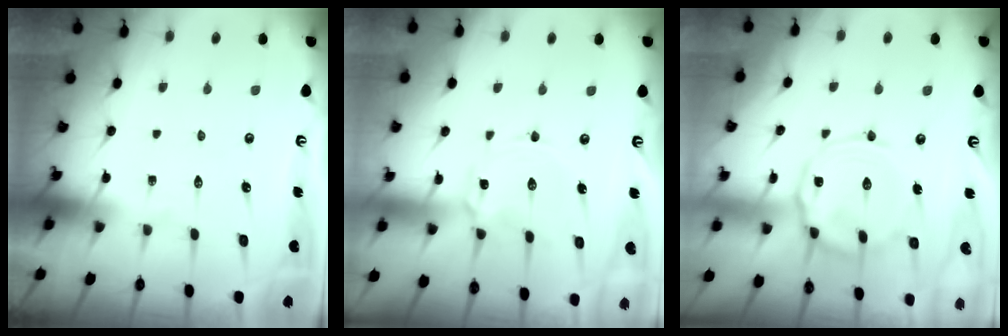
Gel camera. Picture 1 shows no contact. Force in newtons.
{"total": 2.2, "press": 2.2, "slide": 0.3}
{"total": 10.3, "press": 10.3, "slide": 0.8}